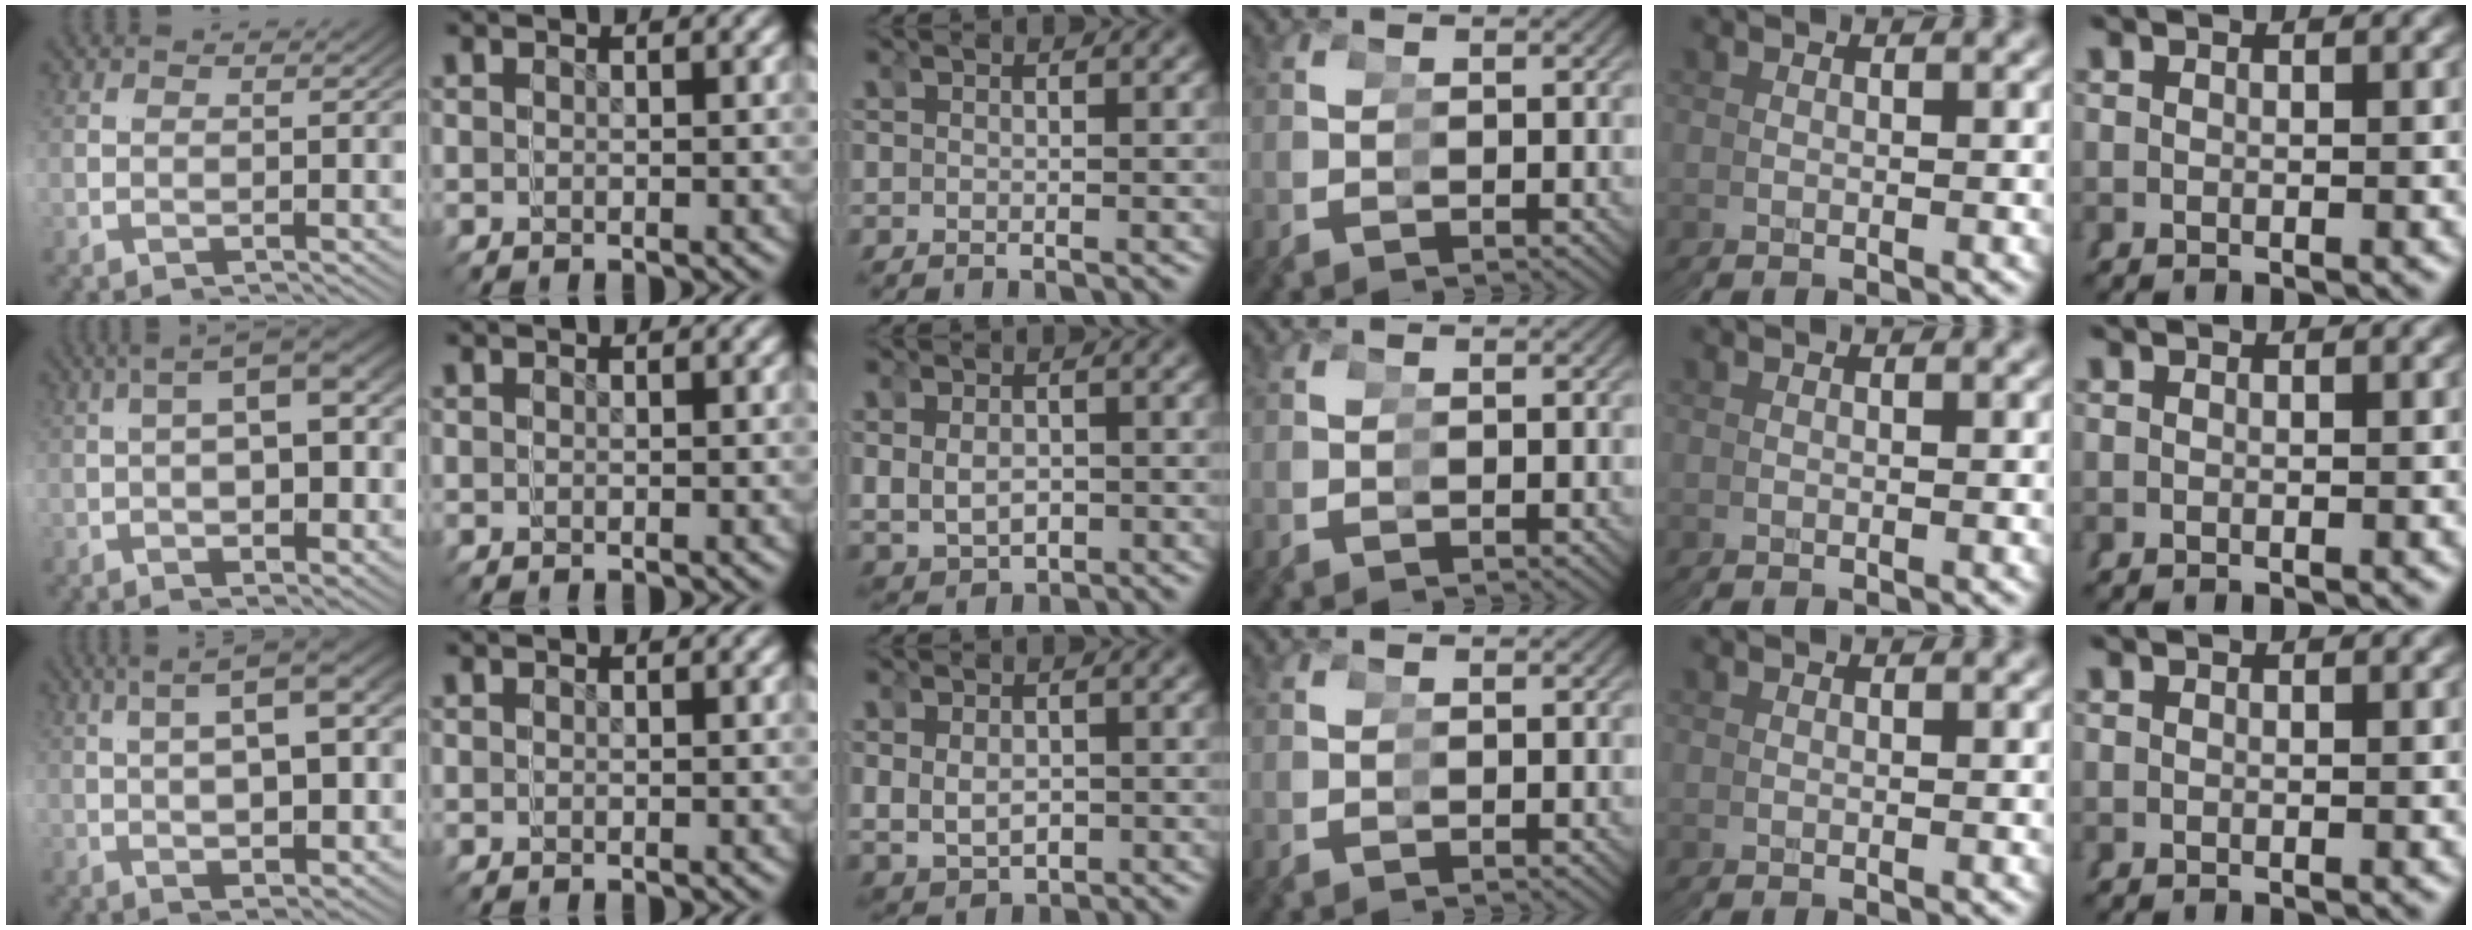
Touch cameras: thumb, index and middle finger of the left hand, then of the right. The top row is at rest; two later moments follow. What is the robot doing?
{"motion": "grasp_and_lifting", "object": "bandage"}